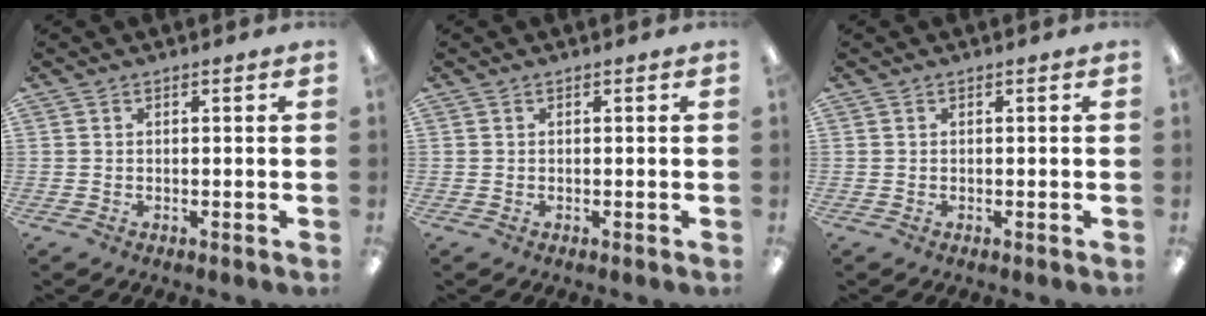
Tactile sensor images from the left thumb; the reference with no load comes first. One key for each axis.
{"total": 0.0}
{"total": 0.0}